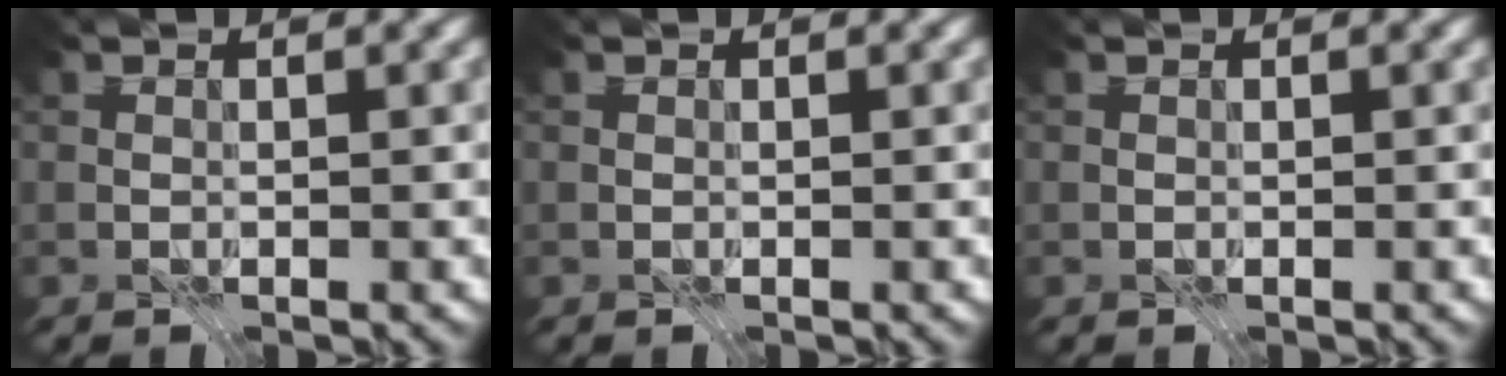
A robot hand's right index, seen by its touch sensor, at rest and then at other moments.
{"total": 0.0}
{"total": 0.0}